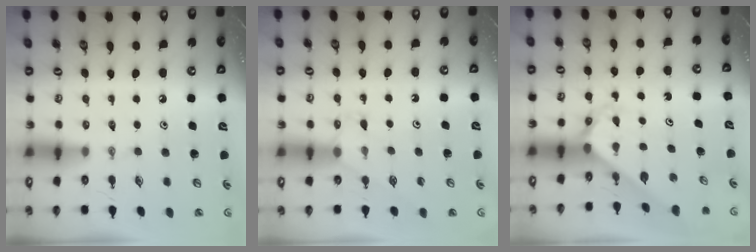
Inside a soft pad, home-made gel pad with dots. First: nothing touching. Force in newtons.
{"total": 5.2, "press": 5.2, "slide": 0.6}
{"total": 2.6, "press": 2.6, "slide": 0.2}